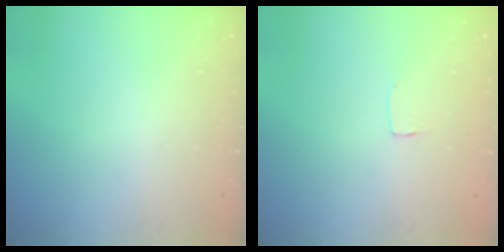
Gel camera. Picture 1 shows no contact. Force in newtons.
{"total": 1.2, "press": 1.2, "slide": 0.0}